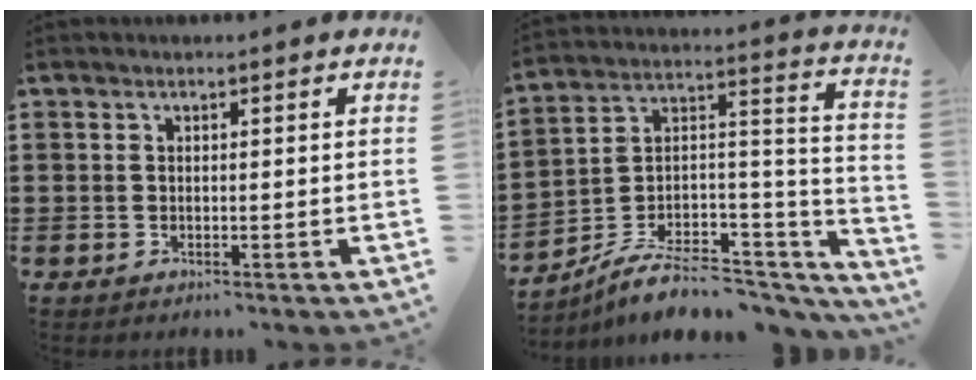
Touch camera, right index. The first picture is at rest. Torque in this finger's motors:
{"motor_torque": [-0.07, -0.06, 0.18, 0.06]}